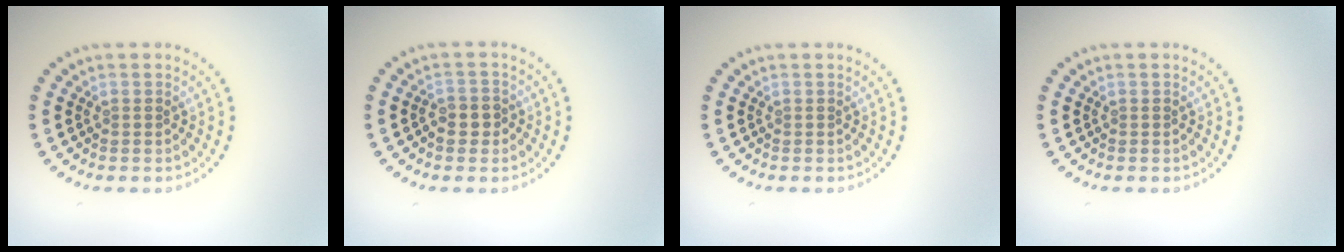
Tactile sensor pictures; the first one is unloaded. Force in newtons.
{"total": 1.5, "press": 1.4, "slide": 0.4}
{"total": 0.0}
{"total": 0.0}